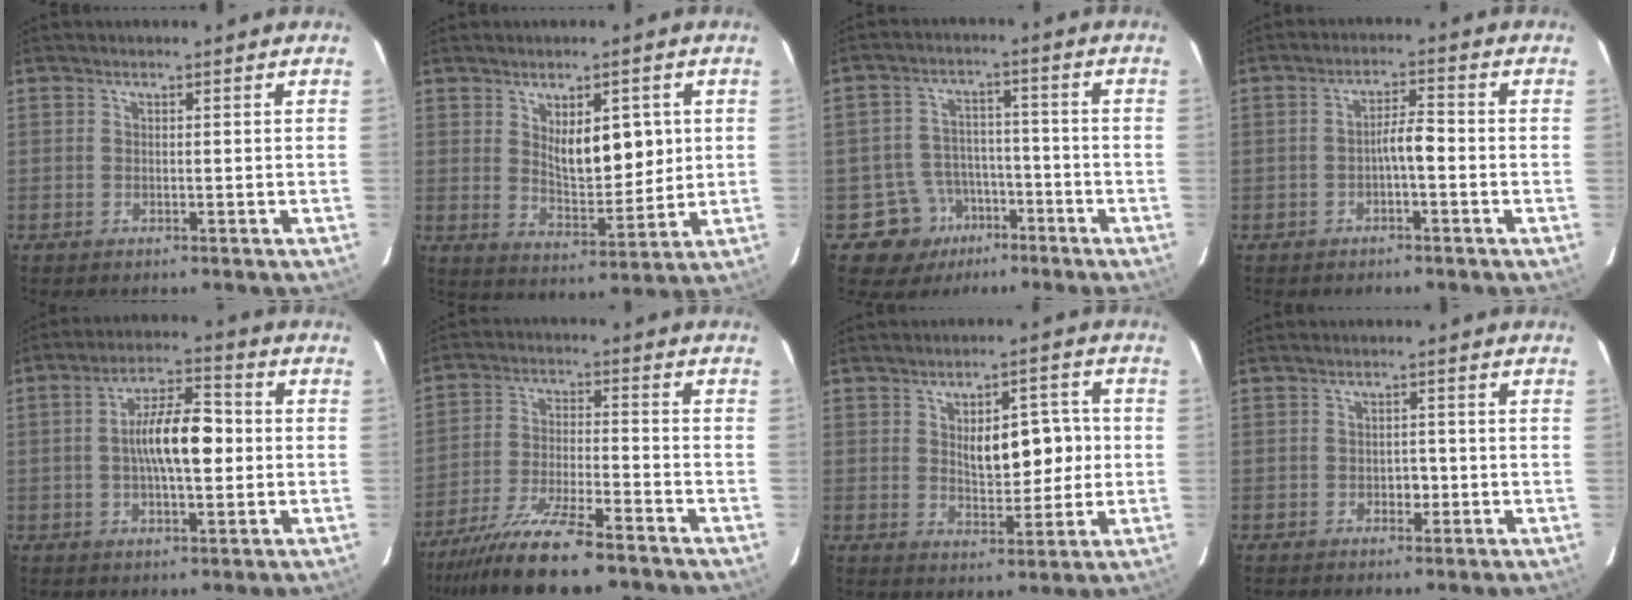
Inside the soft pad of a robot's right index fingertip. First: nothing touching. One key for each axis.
{"total": 8.6, "fx": 2.3, "fy": 3.4, "fz": 7.5, "tx": -0.117, "ty": -0.006, "tz": 0.048}
{"total": 7.9, "fx": -3.8, "fy": 6.9, "fz": 0.1, "tx": 0.006, "ty": 0.021, "tz": -0.052}
{"total": 3.4, "fx": -1.0, "fy": 0.6, "fz": 3.2, "tx": -0.051, "ty": 0.011, "tz": -0.016}
{"total": 10.1, "fx": 0.0, "fy": 3.0, "fz": 9.7, "tx": -0.175, "ty": 0.020, "tz": -0.003}
{"total": 13.0, "fx": -10.2, "fy": 1.3, "fz": 8.1, "tx": -0.147, "ty": -0.029, "tz": -0.176}
{"total": 8.6, "fx": 1.0, "fy": 3.9, "fz": 7.6, "tx": -0.108, "ty": 0.014, "tz": 0.026}
{"total": 1.8, "fx": -0.6, "fy": 1.1, "fz": 1.3, "tx": -0.016, "ty": 0.004, "tz": -0.006}